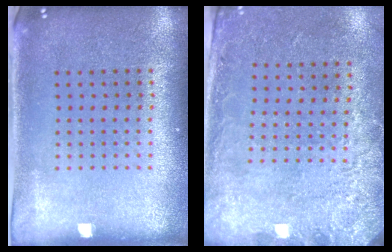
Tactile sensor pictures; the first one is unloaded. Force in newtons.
{"total": 2.8, "press": 1.9, "slide": 2.1}